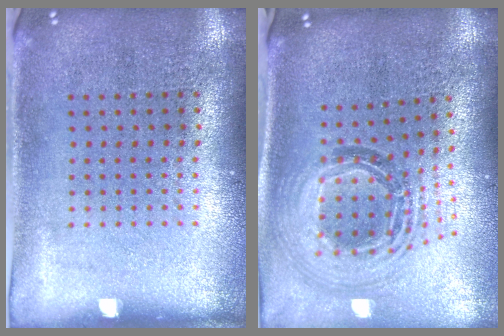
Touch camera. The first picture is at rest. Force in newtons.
{"total": 1.6, "press": 1.4, "slide": 0.8}